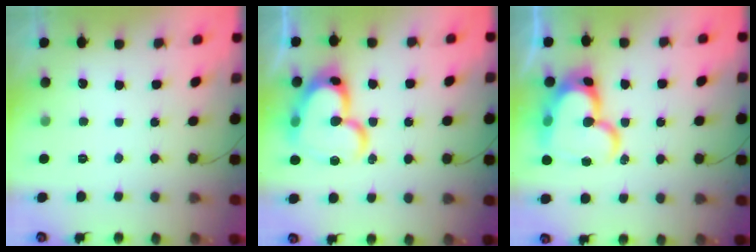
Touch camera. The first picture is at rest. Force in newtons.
{"total": 21.5, "press": 21.4, "slide": 2.1}
{"total": 20.8, "press": 20.7, "slide": 1.9}